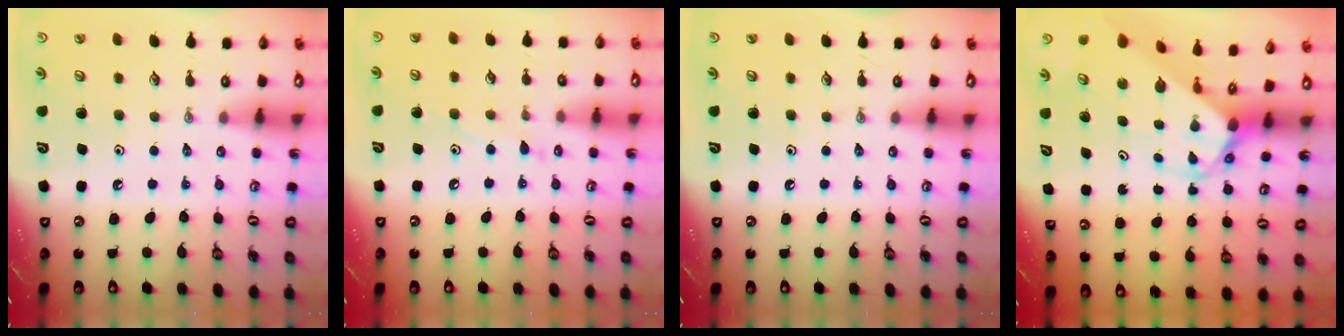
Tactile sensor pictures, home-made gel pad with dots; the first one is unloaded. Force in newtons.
{"total": 7.1, "press": 7.0, "slide": 0.4}
{"total": 0.0}
{"total": 4.7, "press": 4.6, "slide": 0.4}